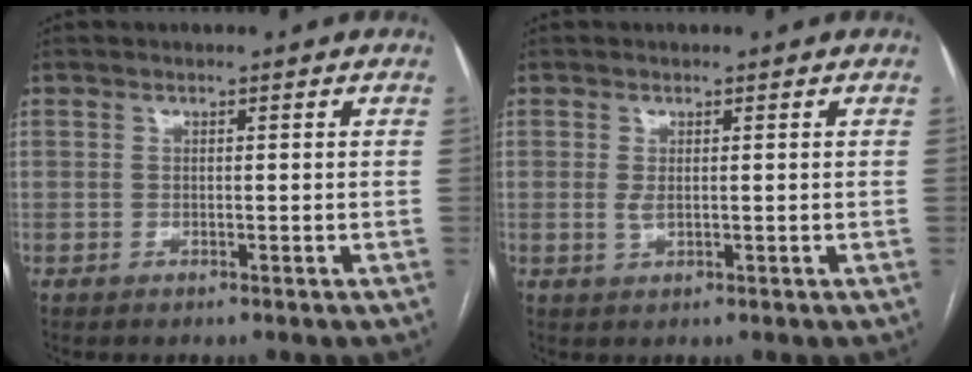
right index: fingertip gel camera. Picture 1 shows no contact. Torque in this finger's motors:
{"motor_torque": [0.07, 0.01, 0.10, 0.04]}